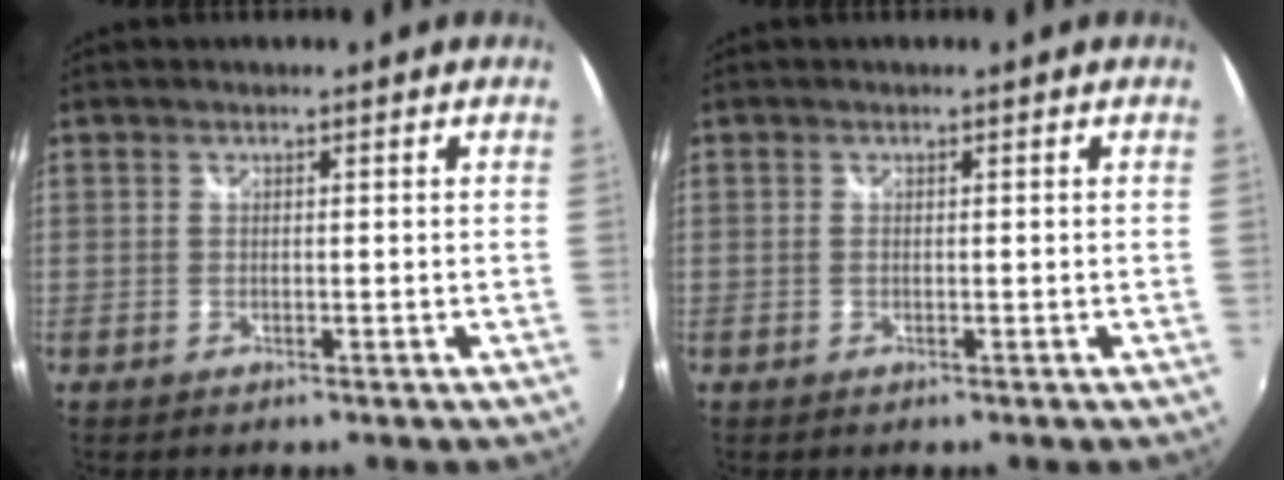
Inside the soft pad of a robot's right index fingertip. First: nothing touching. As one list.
[{"total": 0.0}]